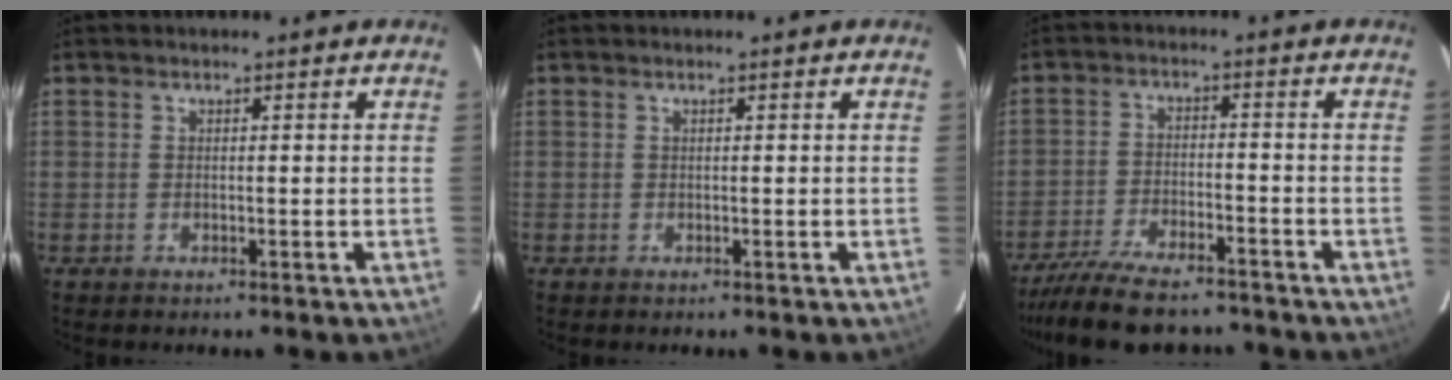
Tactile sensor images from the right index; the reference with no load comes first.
{"total": 0.0}
{"total": 14.2, "force": [-12.2, 4.0, 6.1], "torque": [-0.139, -0.013, -0.199]}